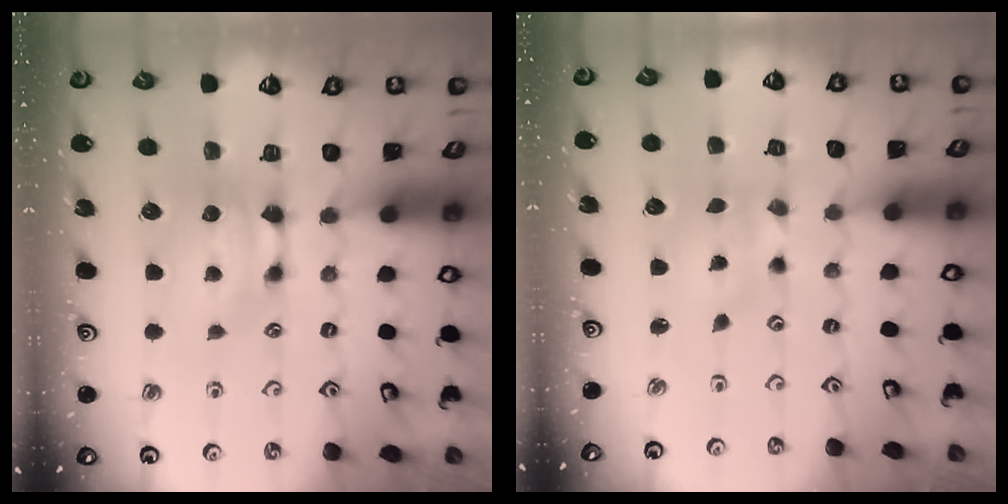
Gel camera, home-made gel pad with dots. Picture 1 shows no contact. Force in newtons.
{"total": 2.7, "press": 2.6, "slide": 1.0}